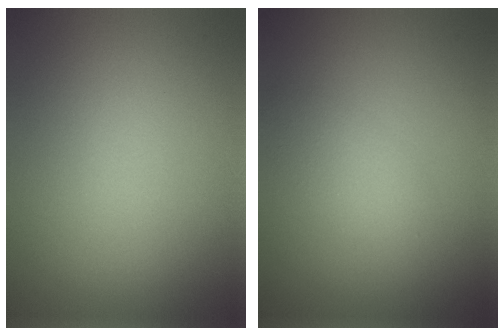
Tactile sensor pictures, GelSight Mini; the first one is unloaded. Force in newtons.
{"total": 2.1, "press": 2.1, "slide": 0.1}